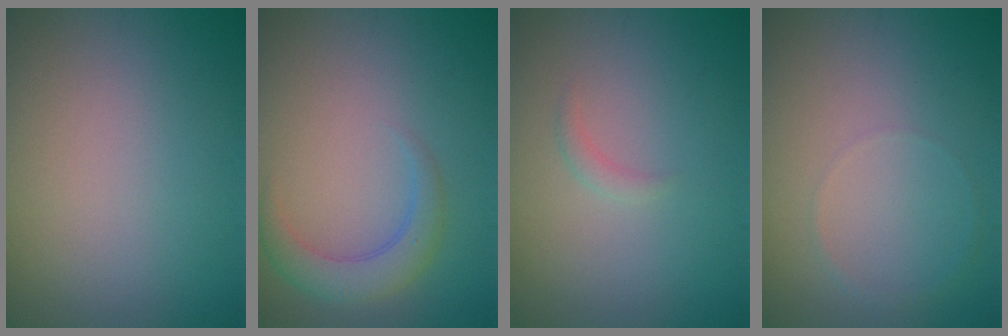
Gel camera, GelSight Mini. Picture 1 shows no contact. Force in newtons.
{"total": 3.0, "press": 3.0, "slide": 0.1}
{"total": 0.8, "press": 0.8, "slide": 0.1}
{"total": 0.6, "press": 0.6, "slide": 0.1}